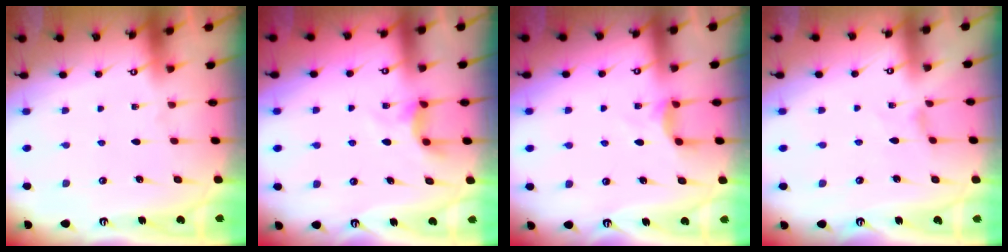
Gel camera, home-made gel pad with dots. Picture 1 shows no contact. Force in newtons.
{"total": 4.1, "press": 4.1, "slide": 0.3}
{"total": 3.6, "press": 3.6, "slide": 0.4}
{"total": 0.0}